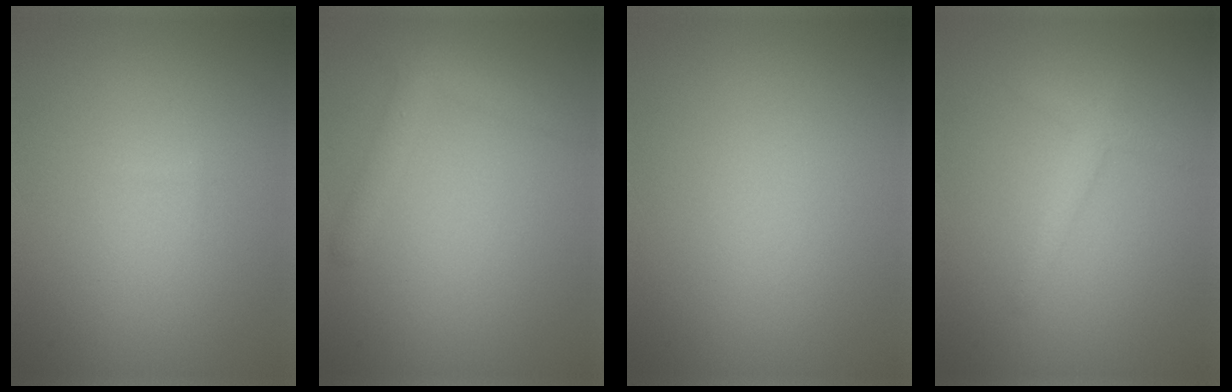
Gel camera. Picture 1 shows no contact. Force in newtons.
{"total": 2.4, "press": 2.4, "slide": 0.1}
{"total": 0.0}
{"total": 1.6, "press": 1.6, "slide": 0.1}